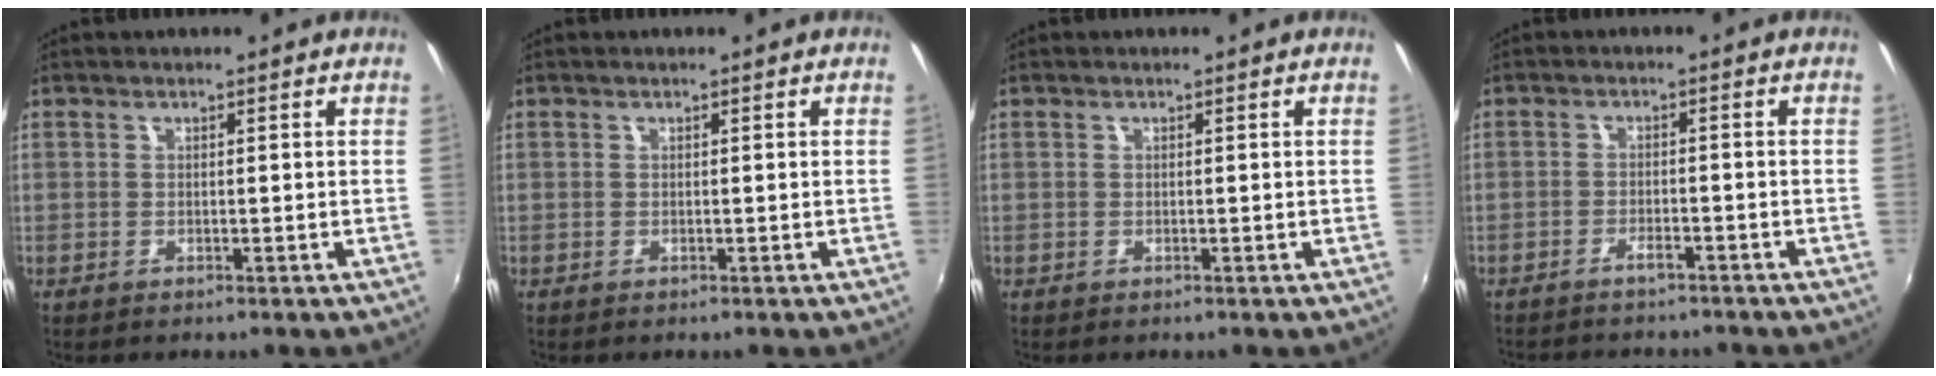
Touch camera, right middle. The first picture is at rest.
{"total": 0.0}
{"total": 0.0}
{"total": 6.3, "force": [-5.6, 1.6, 2.3], "torque": [-0.060, -0.008, -0.082]}